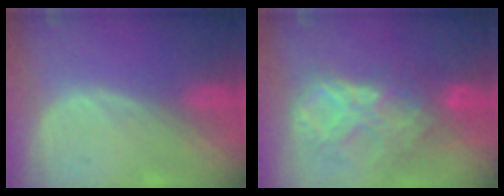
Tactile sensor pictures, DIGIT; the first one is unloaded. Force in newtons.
{"total": 9.1, "press": 7.7, "slide": 4.8}